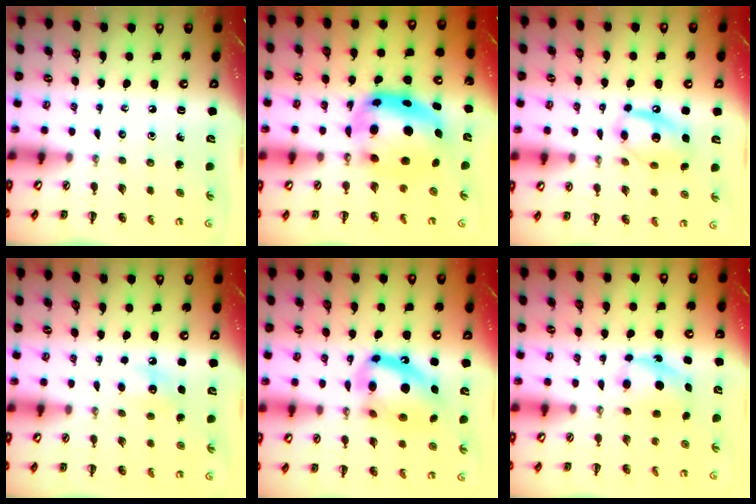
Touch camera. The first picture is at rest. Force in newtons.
{"total": 9.5, "press": 9.1, "slide": 2.8}
{"total": 13.4, "press": 13.2, "slide": 1.7}
{"total": 8.0, "press": 7.7, "slide": 2.2}
{"total": 15.2, "press": 14.7, "slide": 3.8}
{"total": 5.8, "press": 5.6, "slide": 1.6}